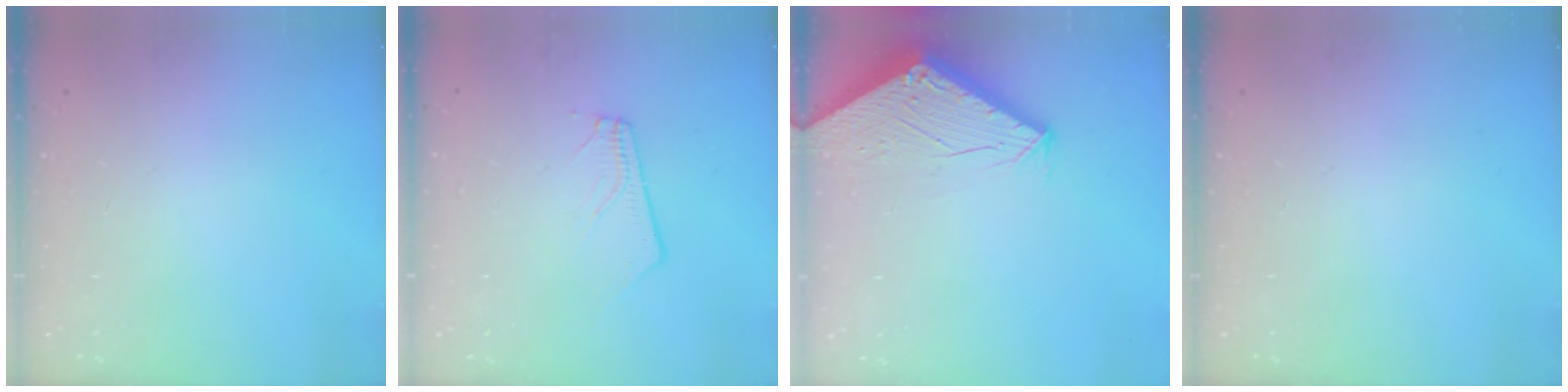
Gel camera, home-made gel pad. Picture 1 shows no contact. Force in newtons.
{"total": 4.9, "press": 4.9, "slide": 0.7}
{"total": 2.7, "press": 2.7, "slide": 0.1}
{"total": 0.0}